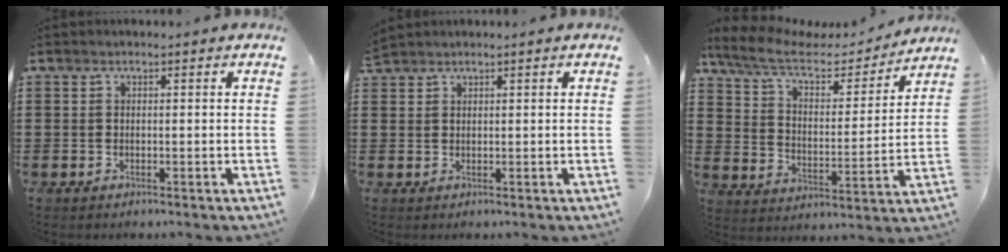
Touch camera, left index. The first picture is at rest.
{"total": 1.4, "force": [1.3, 0.2, 0.2], "torque": [-0.006, 0.001, 0.027]}
{"total": 8.4, "force": [6.5, 2.8, 4.6], "torque": [-0.115, -0.029, 0.110]}